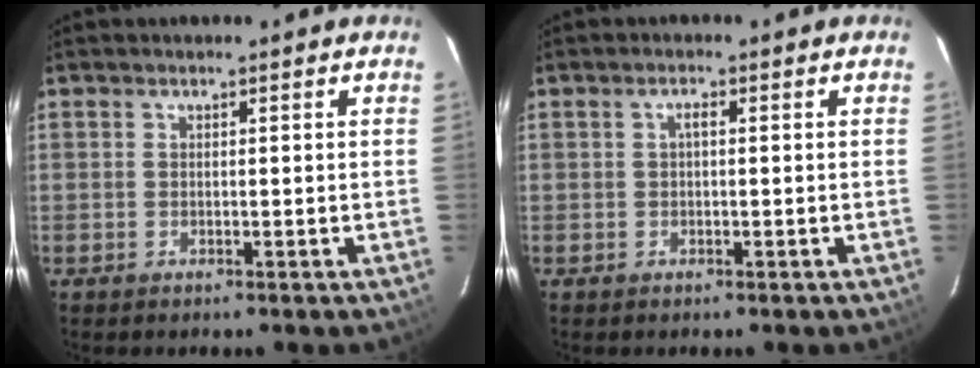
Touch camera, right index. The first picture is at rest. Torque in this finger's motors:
{"motor_torque": [0.17, -0.06, 0.14, 0.03]}